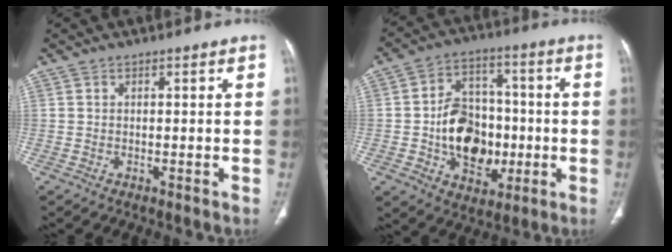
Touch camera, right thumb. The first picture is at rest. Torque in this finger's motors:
{"motor_torque": [1.31, 1.05, 0.79, -0.89, 0.10]}